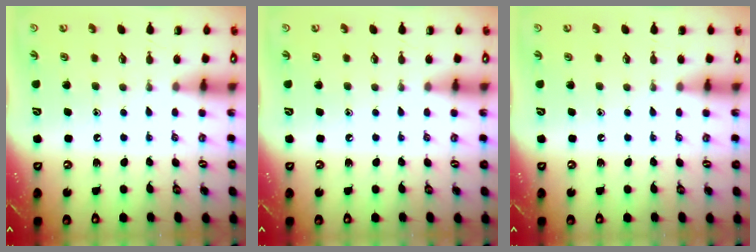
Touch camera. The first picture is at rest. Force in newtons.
{"total": 0.0}
{"total": 0.0}